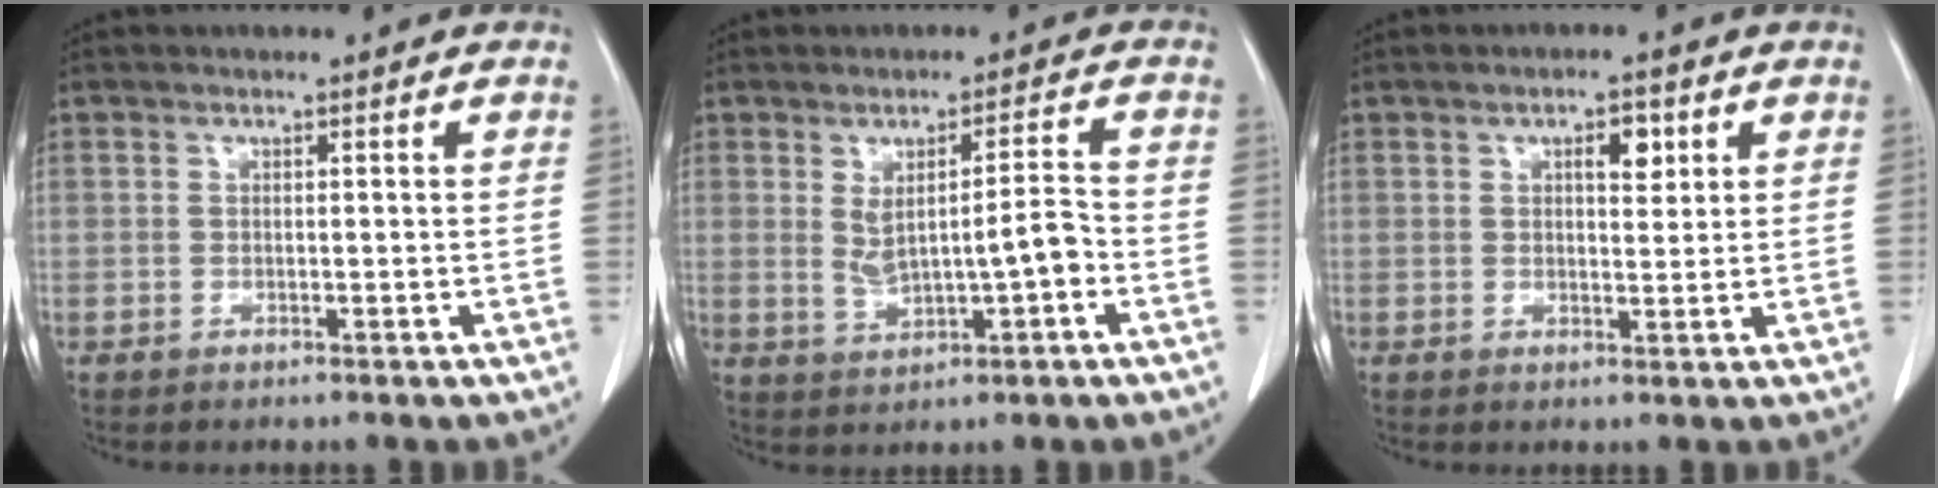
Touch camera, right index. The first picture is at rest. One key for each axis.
{"total": 5.9, "fx": -0.5, "fy": 1.3, "fz": 5.8, "tx": -0.098, "ty": 0.010, "tz": 0.005}
{"total": 3.5, "fx": 1.5, "fy": 1.4, "fz": 2.8, "tx": -0.042, "ty": 0.001, "tz": 0.021}